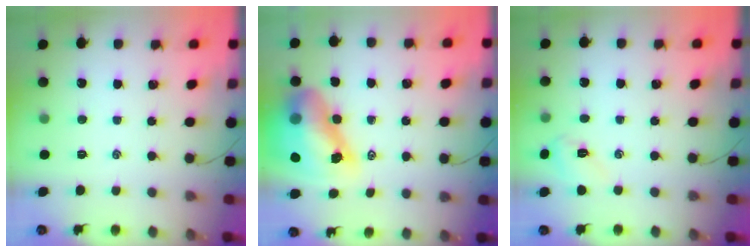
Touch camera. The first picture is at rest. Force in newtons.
{"total": 17.7, "press": 17.0, "slide": 5.0}
{"total": 3.9, "press": 3.8, "slide": 1.0}